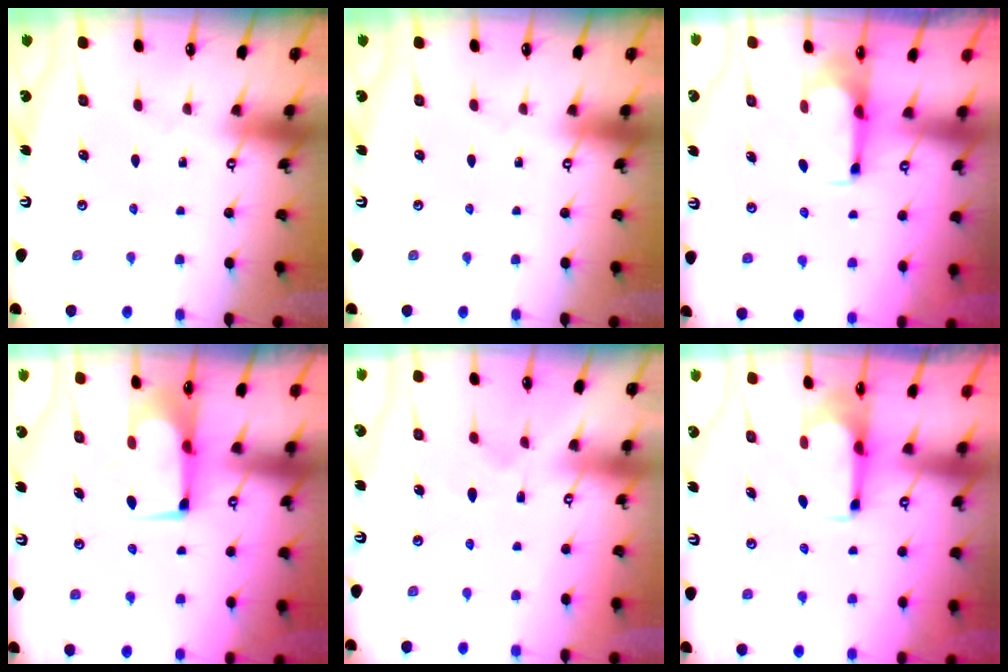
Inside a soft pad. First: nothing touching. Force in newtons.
{"total": 0.0}
{"total": 1.6, "press": 1.5, "slide": 0.6}
{"total": 2.4, "press": 2.3, "slide": 0.8}
{"total": 1.0, "press": 0.2, "slide": 0.9}
{"total": 1.8, "press": 1.7, "slide": 0.7}